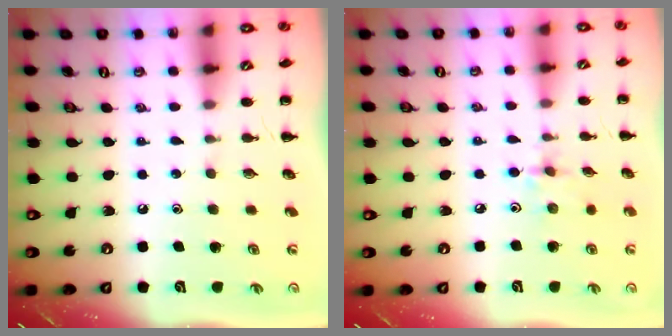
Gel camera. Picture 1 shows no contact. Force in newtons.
{"total": 2.4, "press": 2.4, "slide": 0.5}